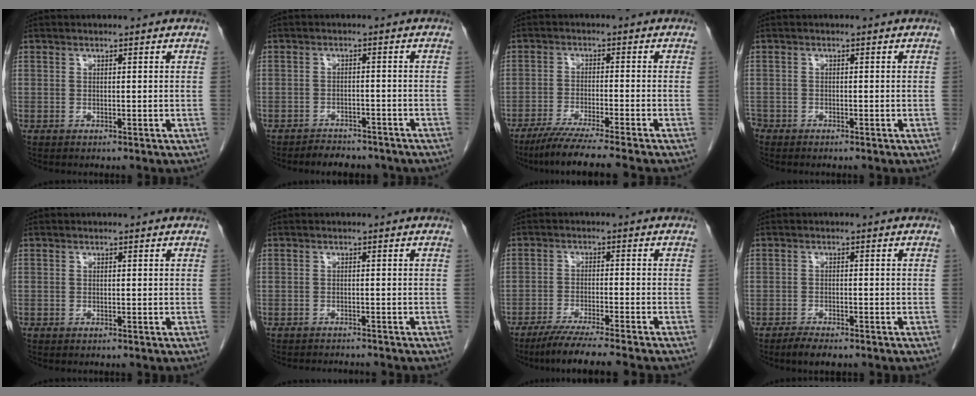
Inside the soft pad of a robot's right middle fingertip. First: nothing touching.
{"total": 6.2, "force": [-5.4, 2.5, 1.8], "torque": [-0.026, 0.003, -0.065]}
{"total": 9.4, "force": [-7.9, -1.3, 5.0], "torque": [-0.064, -0.030, -0.126]}
{"total": 1.7, "force": [-1.4, 0.9, 0.2], "torque": [-0.008, 0.001, -0.026]}
{"total": 0.0}
{"total": 4.8, "force": [-4.6, 0.6, 1.1], "torque": [-0.013, -0.009, -0.063]}
{"total": 9.3, "force": [-7.8, -1.0, 4.8], "torque": [-0.062, -0.028, -0.124]}
{"total": 3.0, "force": [-2.4, 0.6, 1.6], "torque": [-0.031, -0.005, -0.038]}